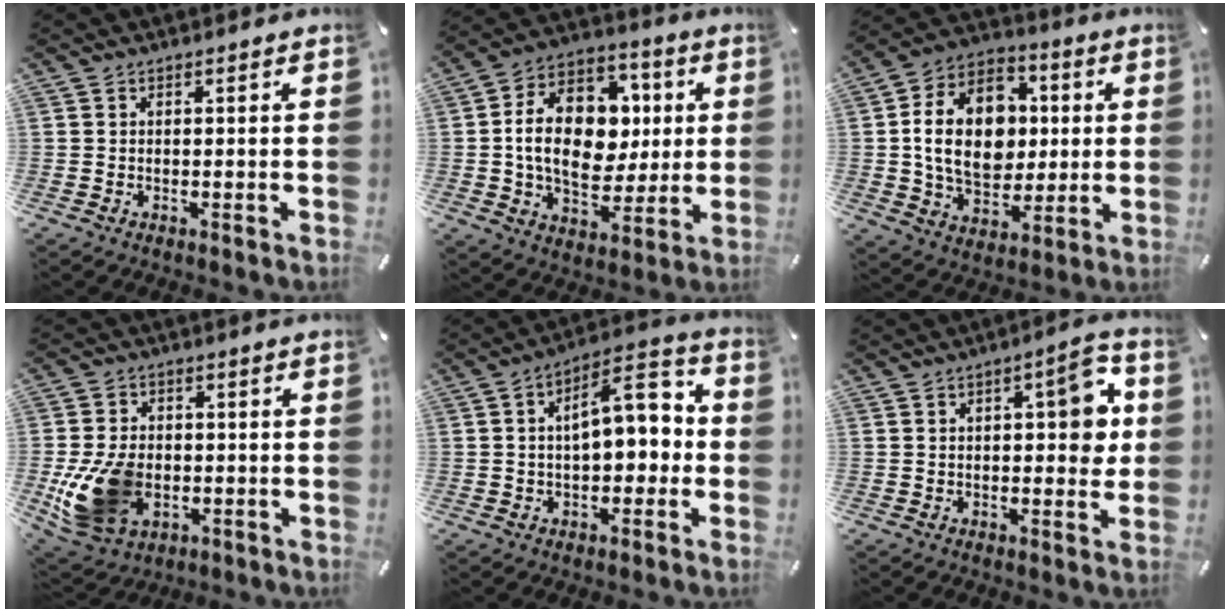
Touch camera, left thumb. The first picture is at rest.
{"total": 18.1, "force": [0.9, 13.4, 12.2], "torque": [-0.224, 0.009, 0.018]}
{"total": 17.9, "force": [0.6, 13.7, 11.5], "torque": [-0.221, 0.008, 0.011]}
{"total": 14.8, "force": [-2.8, 11.1, 9.4], "torque": [-0.193, 0.010, -0.045]}
{"total": 11.4, "force": [1.9, 6.8, 9.0], "torque": [-0.113, -0.014, 0.029]}
{"total": 9.3, "force": [1.6, 4.2, 8.1], "torque": [-0.093, -0.007, 0.019]}